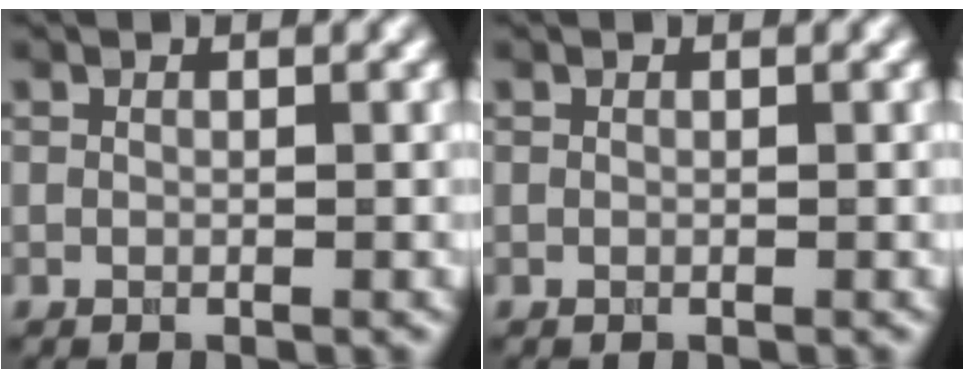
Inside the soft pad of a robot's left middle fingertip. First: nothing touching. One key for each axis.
{"total": 0.0}